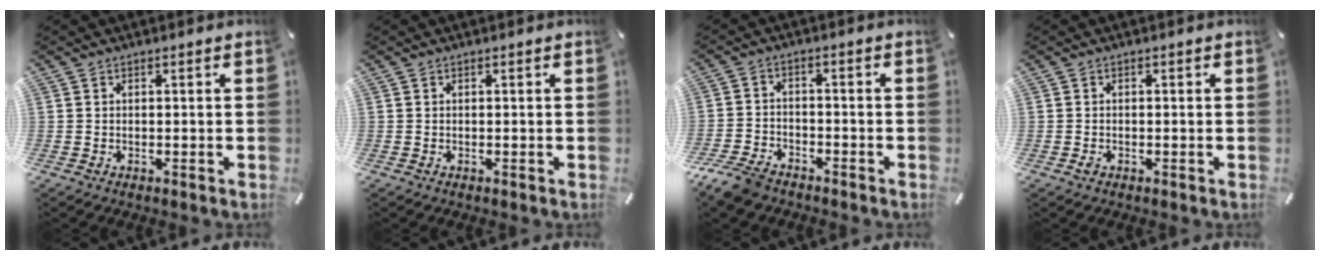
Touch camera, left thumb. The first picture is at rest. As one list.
[{"total": 0.0}, {"total": 6.8, "force": [-5.7, 2.9, 2.3], "torque": [-0.059, 0.021, -0.114]}, {"total": 0.8, "force": [-0.3, 0.6, 0.4], "torque": [-0.006, 0.001, -0.007]}]